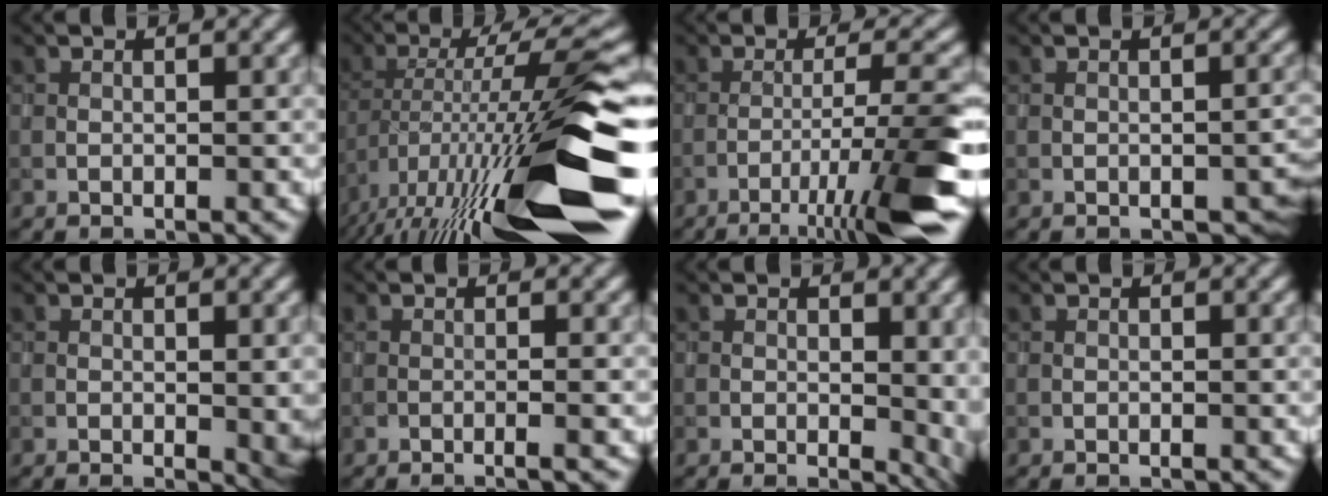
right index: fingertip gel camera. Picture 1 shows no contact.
{"total": 17.2, "force": [-6.8, 2.9, 15.6], "torque": [-0.261, 0.013, -0.115]}
{"total": 9.7, "force": [-5.4, 0.8, 8.0], "torque": [-0.111, 0.012, -0.086]}
{"total": 2.2, "force": [-0.8, 1.2, 1.7], "torque": [-0.023, -0.008, -0.003]}
{"total": 2.2, "force": [-0.1, 0.6, 2.1], "torque": [-0.021, -0.006, 0.000]}
{"total": 1.5, "force": [-0.4, 0.4, 1.4], "torque": [-0.014, -0.004, -0.017]}
{"total": 3.2, "force": [0.2, 1.7, 2.6], "torque": [-0.021, -0.007, 0.005]}
{"total": 0.0}